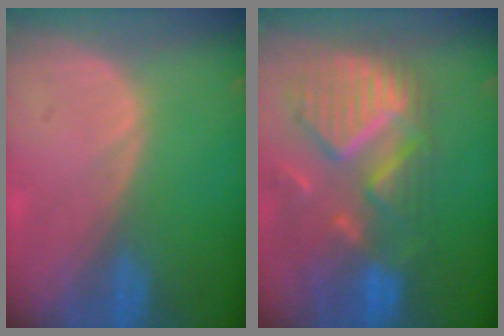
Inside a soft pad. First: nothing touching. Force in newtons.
{"total": 11.8, "press": 10.4, "slide": 5.6}